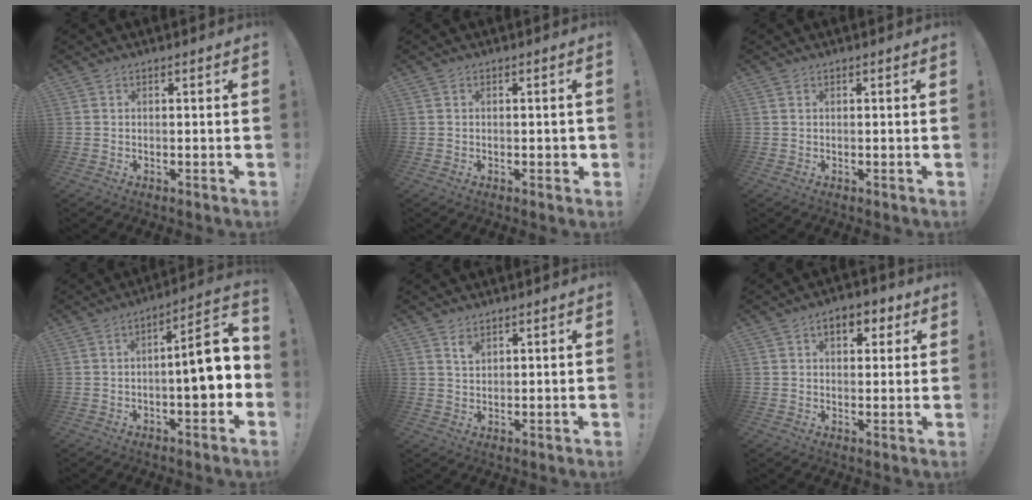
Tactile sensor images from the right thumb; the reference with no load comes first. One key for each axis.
{"total": 1.4, "fx": -0.4, "fy": 0.8, "fz": 1.1, "tx": -0.017, "ty": 0.005, "tz": -0.007}
{"total": 0.0}
{"total": 11.0, "fx": -1.1, "fy": 3.1, "fz": 10.5, "tx": -0.137, "ty": 0.000, "tz": -0.025}
{"total": 2.8, "fx": 2.0, "fy": 1.5, "fz": 1.2, "tx": -0.008, "ty": -0.016, "tz": 0.034}
{"total": 6.2, "fx": 2.6, "fy": 3.8, "fz": 4.2, "tx": -0.047, "ty": -0.002, "tz": 0.039}